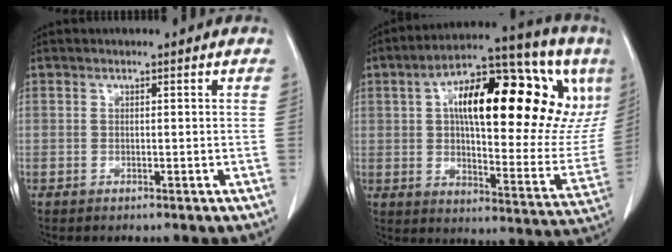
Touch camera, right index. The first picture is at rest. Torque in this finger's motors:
{"motor_torque": [1.72, 0.42, 1.05, 0.21]}